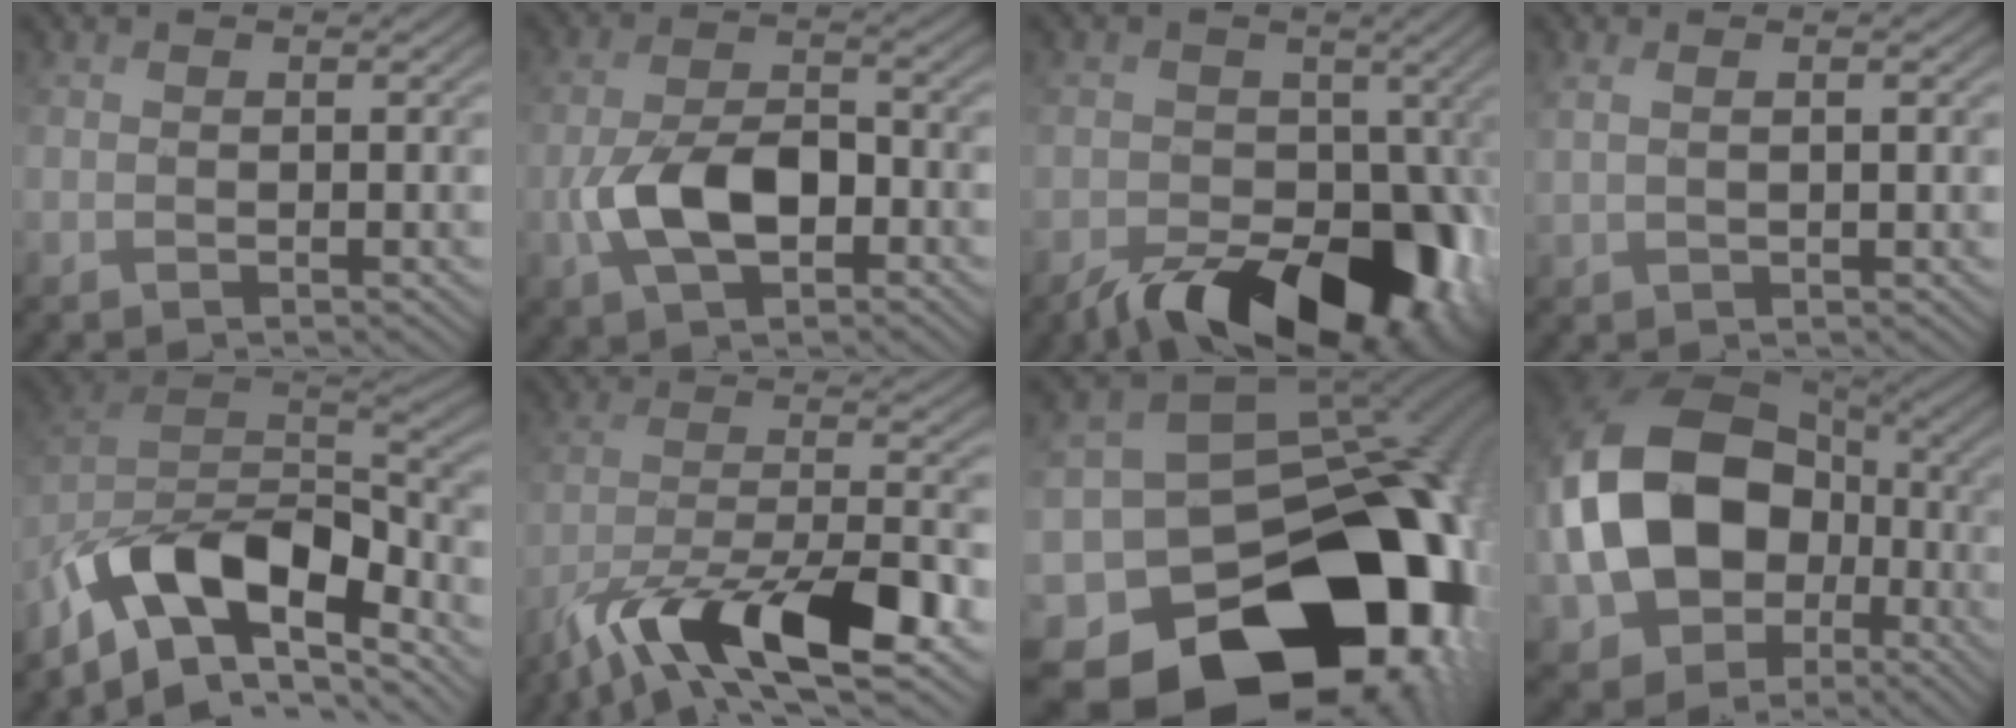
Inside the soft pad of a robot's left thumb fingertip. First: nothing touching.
{"total": 7.8, "force": [-2.4, 4.1, 6.2], "torque": [-0.128, 0.004, -0.049]}
{"total": 13.9, "force": [-6.4, 8.3, 9.1], "torque": [-0.101, -0.033, -0.108]}
{"total": 2.3, "force": [1.0, 0.7, 2.0], "torque": [-0.035, -0.004, 0.020]}
{"total": 14.4, "force": [-8.9, 6.9, 9.0], "torque": [-0.200, 0.002, -0.175]}
{"total": 13.9, "force": [-8.7, 4.0, 10.1], "torque": [-0.189, -0.011, -0.158]}
{"total": 22.2, "force": [-11.9, 15.5, 10.5], "torque": [-0.169, -0.037, -0.168]}
{"total": 17.6, "force": [-2.2, 13.3, 11.3], "torque": [-0.242, -0.019, -0.036]}